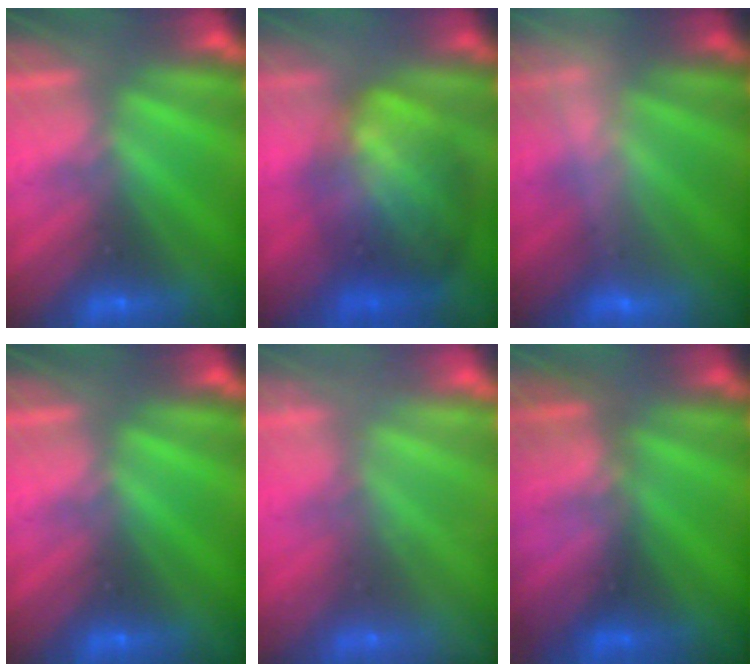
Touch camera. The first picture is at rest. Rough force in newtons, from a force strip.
{"total": 8.7}
{"total": 2.4}
{"total": 0.0}
{"total": 2.3}
{"total": 2.8}